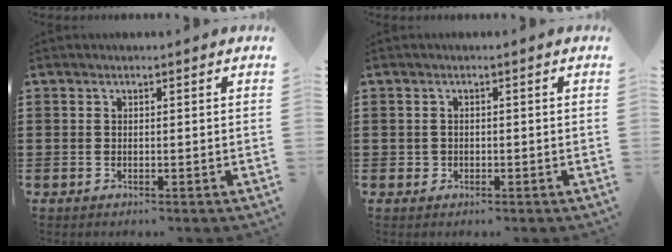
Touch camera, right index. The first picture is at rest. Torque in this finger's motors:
{"motor_torque": [-0.84, 1.30, 0.01, 0.00]}